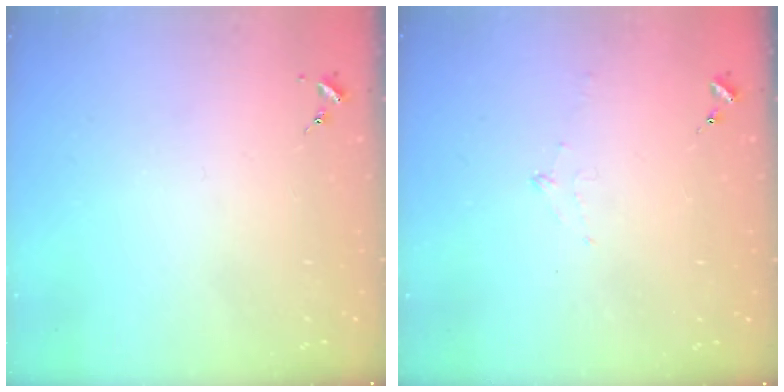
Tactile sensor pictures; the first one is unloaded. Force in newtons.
{"total": 6.7, "press": 6.7, "slide": 0.7}